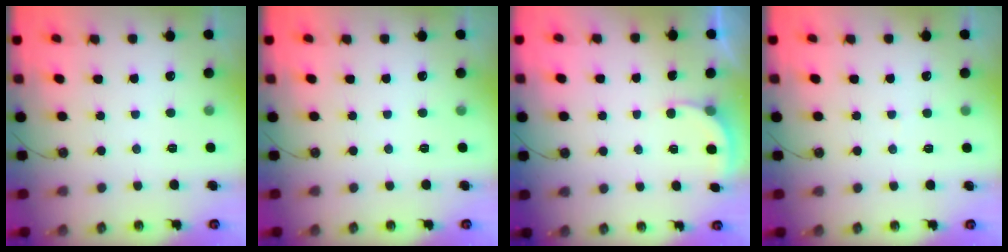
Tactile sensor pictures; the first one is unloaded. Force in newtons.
{"total": 0.0}
{"total": 2.6, "press": 2.6, "slide": 0.2}
{"total": 4.5, "press": 4.5, "slide": 0.4}